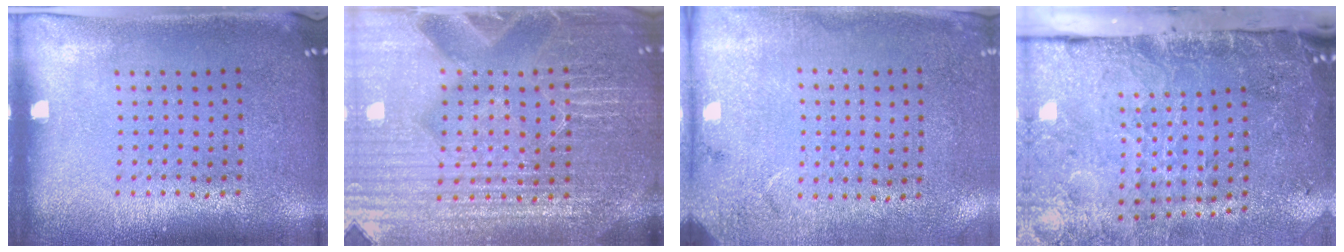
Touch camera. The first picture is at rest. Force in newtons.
{"total": 5.7, "press": 5.2, "slide": 2.3}
{"total": 2.6, "press": 2.1, "slide": 1.6}
{"total": 4.9, "press": 3.6, "slide": 3.3}